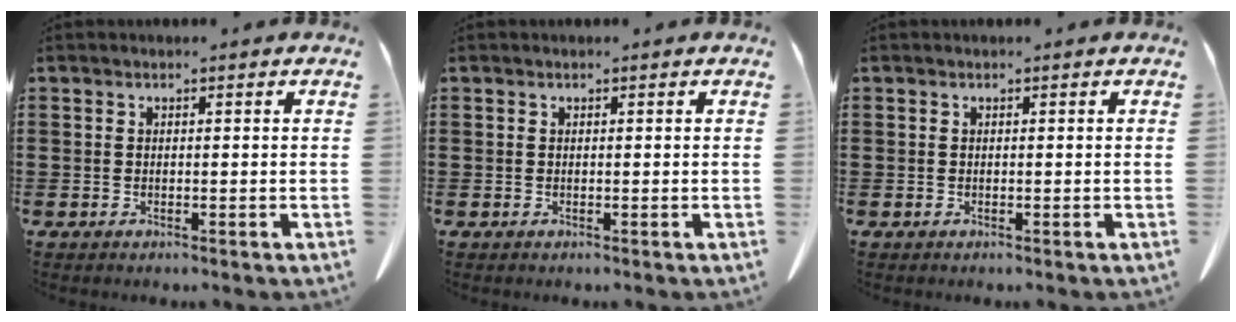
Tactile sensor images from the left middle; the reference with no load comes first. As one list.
[{"total": 0.0}, {"total": 0.0}]